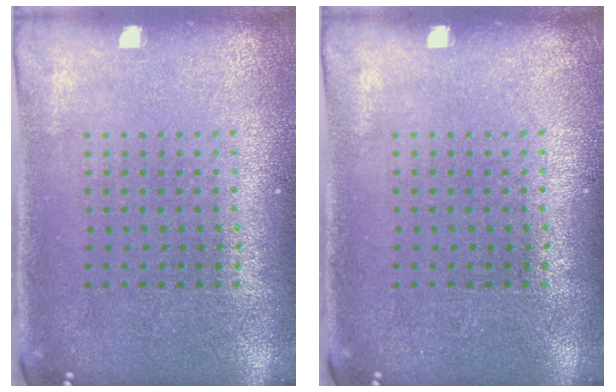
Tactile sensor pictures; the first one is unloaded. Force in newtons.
{"total": 0.0}